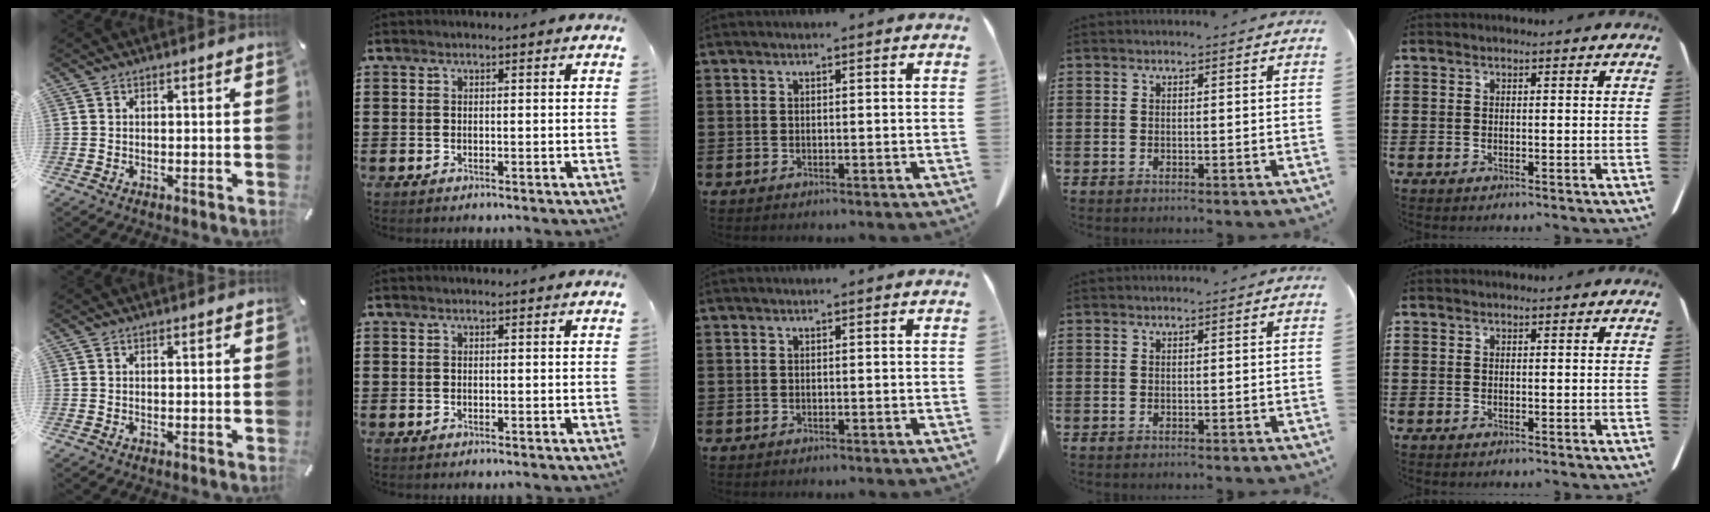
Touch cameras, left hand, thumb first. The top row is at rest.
{}